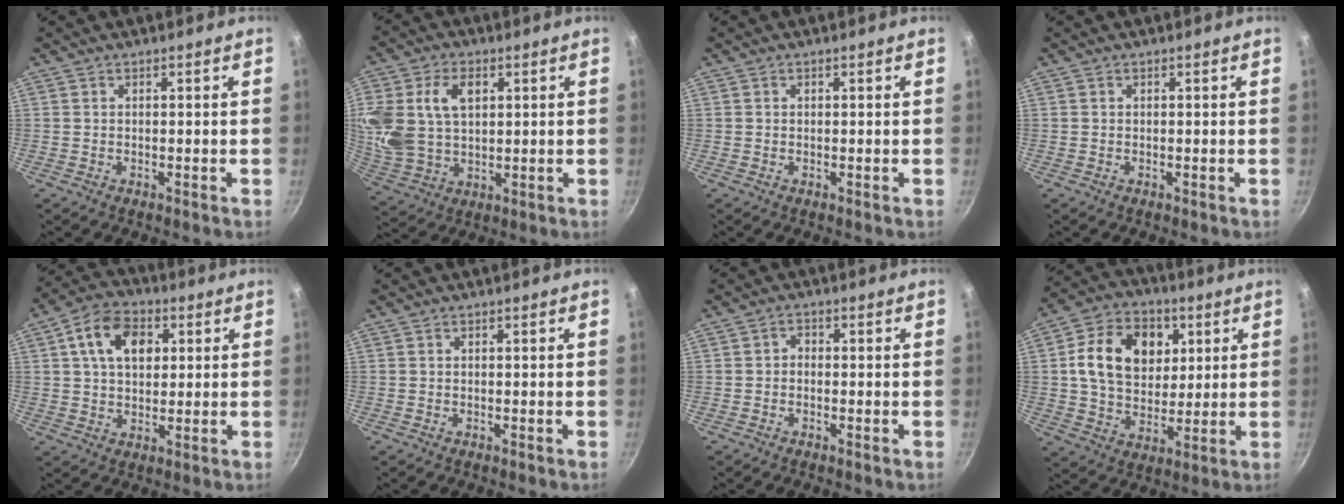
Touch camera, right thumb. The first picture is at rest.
{"total": 17.1, "force": [4.5, 11.9, 11.5], "torque": [-0.247, 0.001, 0.093]}
{"total": 0.0}
{"total": 0.0}
{"total": 11.3, "force": [3.2, 7.7, 7.6], "torque": [-0.113, 0.007, 0.043]}
{"total": 0.0}
{"total": 1.6, "force": [-0.4, 1.3, 0.8], "torque": [-0.011, 0.010, -0.011]}
{"total": 16.3, "force": [4.1, 12.2, 10.0], "torque": [-0.142, 0.000, 0.063]}